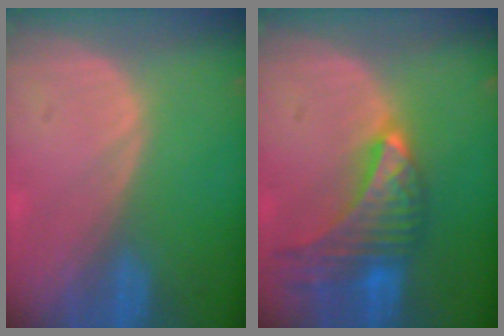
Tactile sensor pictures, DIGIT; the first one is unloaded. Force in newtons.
{"total": 9.7, "press": 8.6, "slide": 4.5}